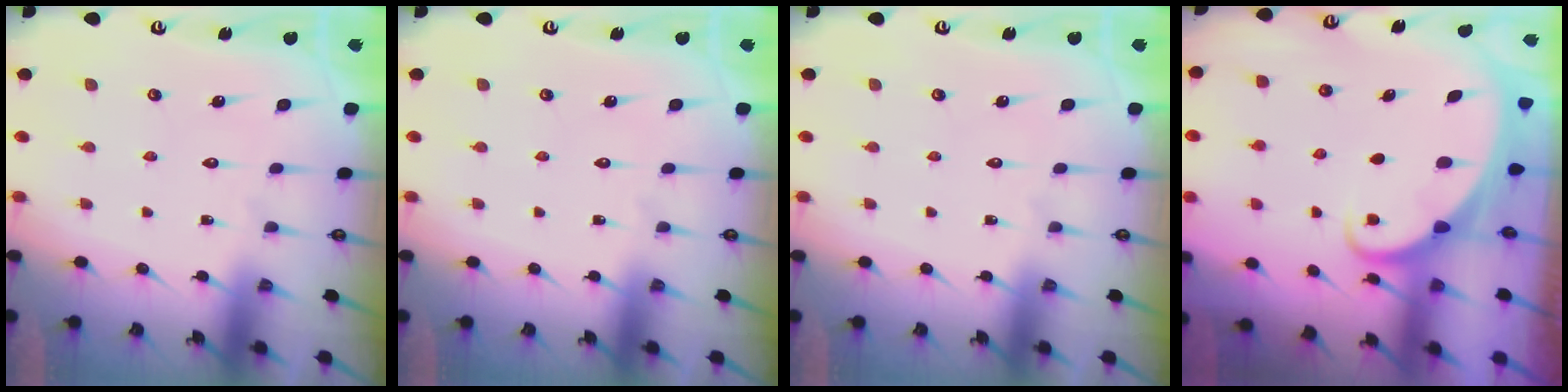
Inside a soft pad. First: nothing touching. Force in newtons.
{"total": 0.0}
{"total": 0.0}
{"total": 2.7, "press": 2.7, "slide": 0.2}